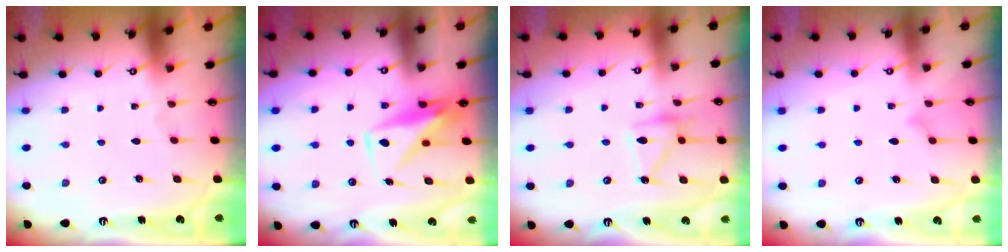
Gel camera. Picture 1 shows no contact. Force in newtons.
{"total": 8.6, "press": 8.5, "slide": 1.5}
{"total": 13.8, "press": 13.8, "slide": 0.8}
{"total": 8.5, "press": 8.5, "slide": 0.5}